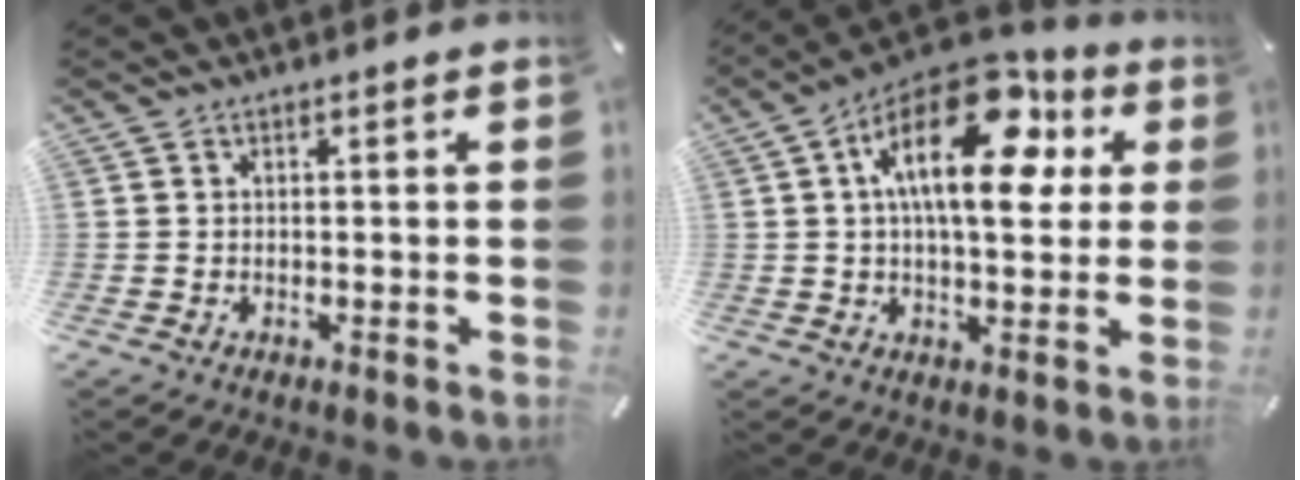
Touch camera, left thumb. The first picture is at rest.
{"total": 21.1, "force": [7.1, 10.6, 16.8], "torque": [-0.281, -0.027, 0.113]}